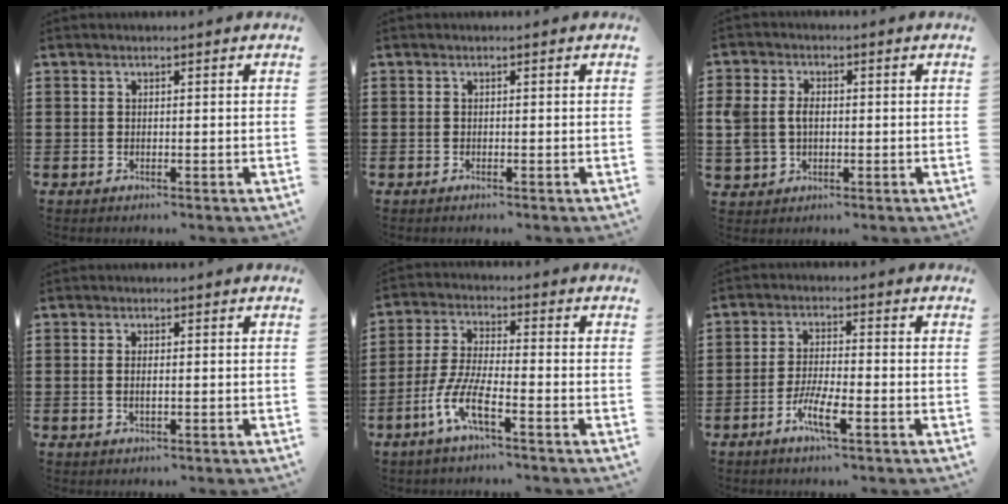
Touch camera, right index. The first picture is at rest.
{"total": 0.0}
{"total": 4.2, "force": [0.1, 3.3, 2.7], "torque": [-0.074, 0.007, -0.005]}
{"total": 1.5, "force": [-0.1, 0.6, 1.4], "torque": [-0.026, 0.002, -0.004]}
{"total": 7.3, "force": [-4.2, 1.1, 5.8], "torque": [-0.151, -0.018, -0.089]}
{"total": 5.5, "force": [-2.7, 0.8, 4.7], "torque": [-0.104, -0.012, -0.055]}